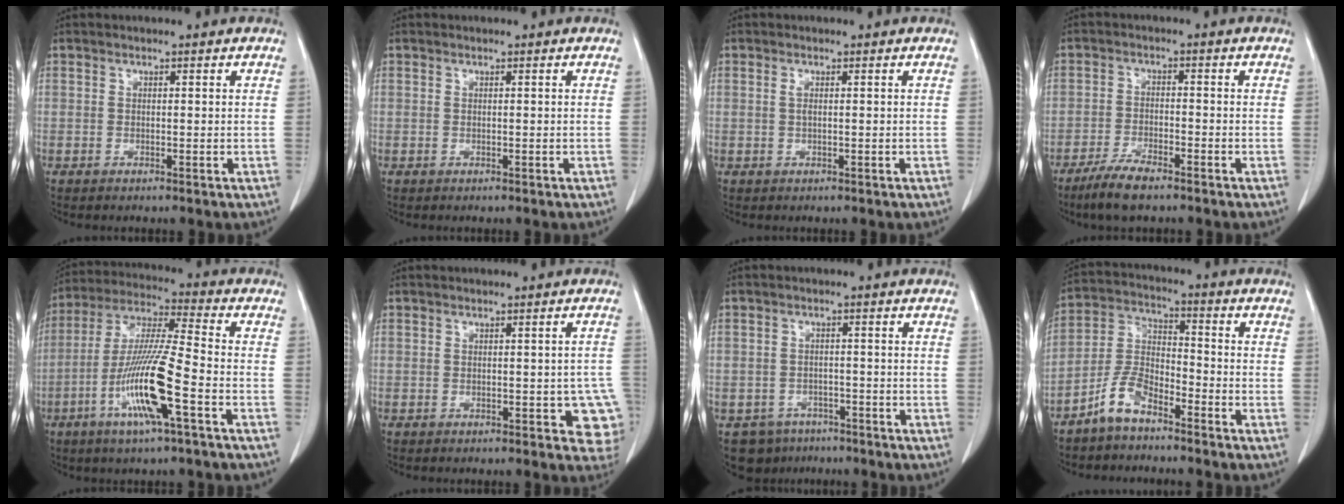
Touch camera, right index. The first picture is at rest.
{"total": 0.0}
{"total": 0.8, "force": [0.1, 0.2, 0.7], "torque": [-0.019, -0.001, 0.001]}
{"total": 5.7, "force": [-4.4, 1.1, 3.4], "torque": [-0.075, -0.011, -0.082]}
{"total": 14.0, "force": [-5.2, 0.3, 13.0], "torque": [-0.265, -0.010, -0.103]}
{"total": 5.0, "force": [-1.8, 2.3, 4.1], "torque": [-0.020, 0.010, -0.022]}
{"total": 5.6, "force": [-3.6, 4.3, 0.3], "torque": [0.002, 0.010, -0.048]}
{"total": 7.0, "force": [-5.3, 2.9, 3.7], "torque": [-0.085, 0.006, -0.111]}